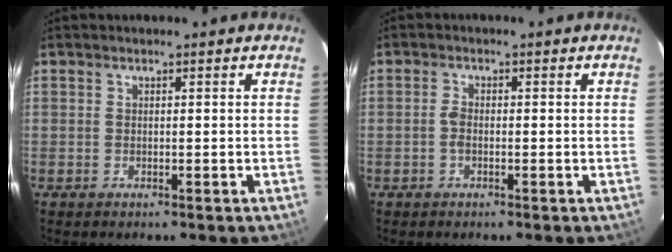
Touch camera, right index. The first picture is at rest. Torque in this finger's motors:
{"motor_torque": [0.61, -0.13, 0.27, 0.08]}